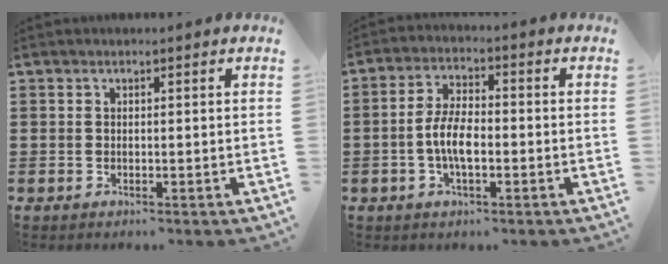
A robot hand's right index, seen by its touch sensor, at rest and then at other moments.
{"total": 6.0, "force": [-1.4, 2.5, 5.2], "torque": [-0.119, -0.001, -0.033]}